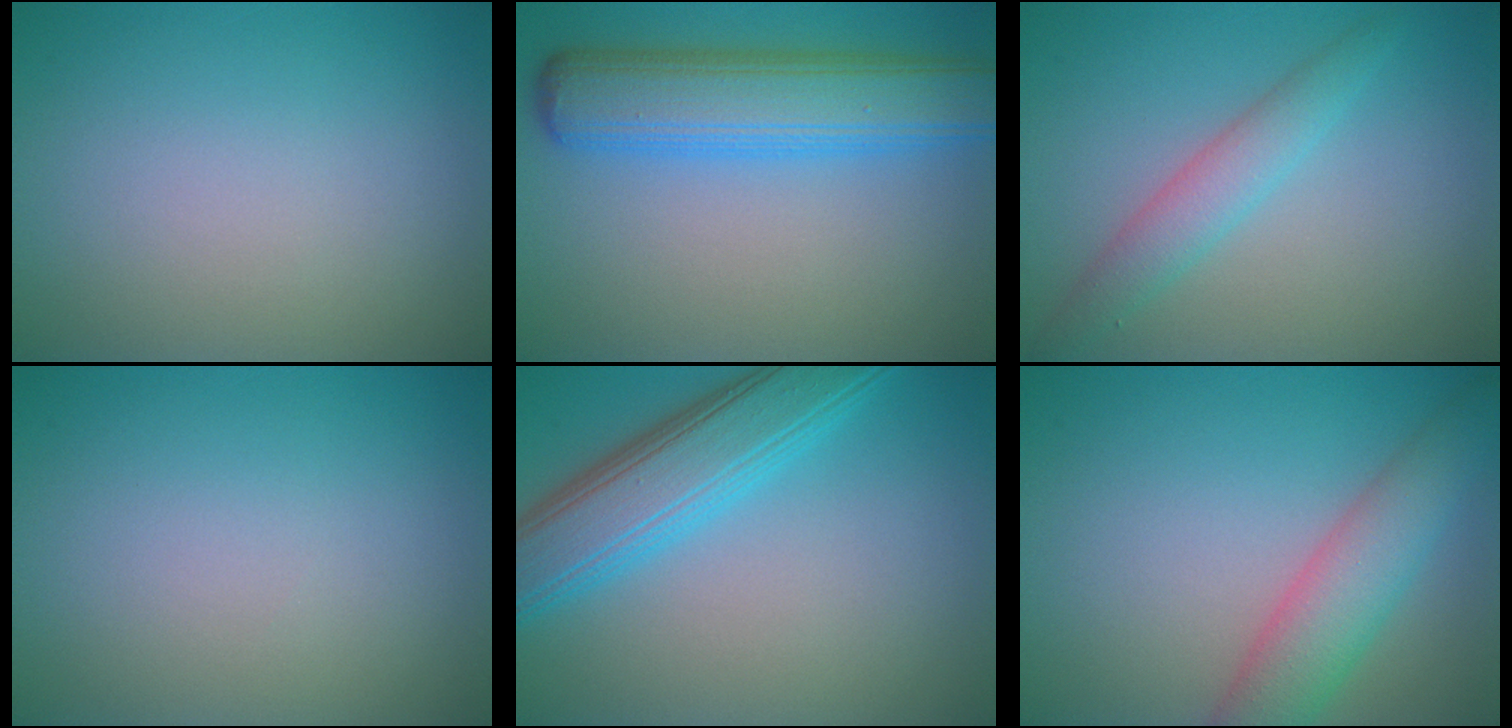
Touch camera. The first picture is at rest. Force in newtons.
{"total": 8.9, "press": 8.9, "slide": 0.3}
{"total": 2.8, "press": 2.8, "slide": 0.0}
{"total": 0.0}
{"total": 7.0, "press": 7.0, "slide": 0.2}
{"total": 4.9, "press": 4.9, "slide": 0.2}